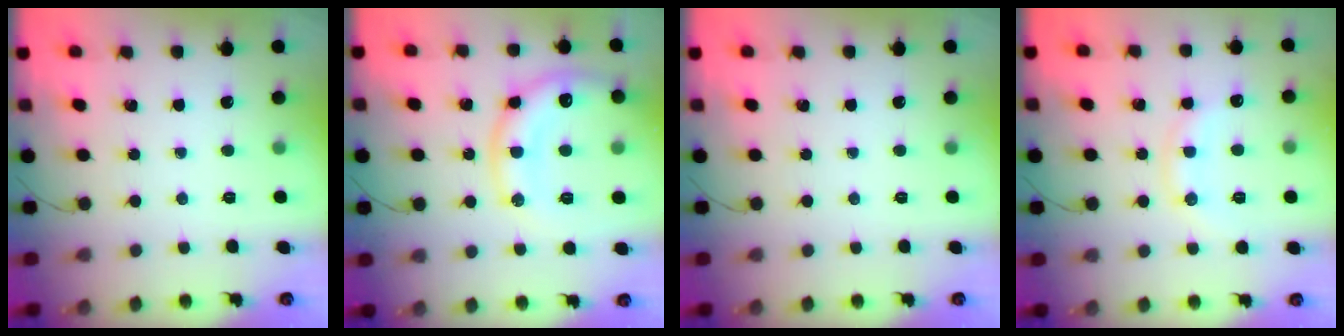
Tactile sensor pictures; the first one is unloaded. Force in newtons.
{"total": 16.0, "press": 16.0, "slide": 1.2}
{"total": 0.0}
{"total": 9.4, "press": 9.4, "slide": 0.9}